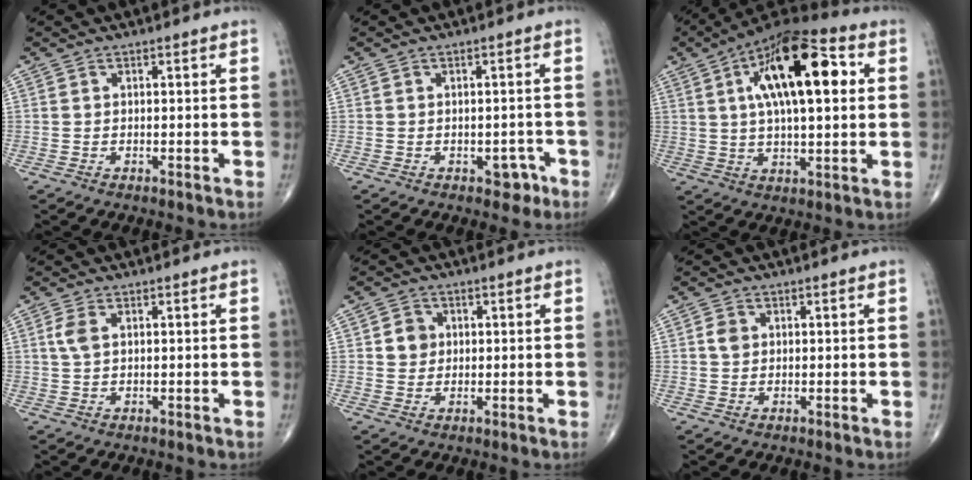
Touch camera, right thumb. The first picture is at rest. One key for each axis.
{"total": 2.8, "fx": -1.5, "fy": 2.0, "fz": 1.4, "tx": 0.003, "ty": 0.010, "tz": -0.017}
{"total": 21.1, "fx": 5.5, "fy": 8.6, "fz": 18.4, "tx": -0.290, "ty": 0.012, "tz": 0.079}
{"total": 2.8, "fx": 0.8, "fy": 1.5, "fz": 2.2, "tx": -0.057, "ty": 0.008, "tz": 0.018}
{"total": 3.6, "fx": 0.7, "fy": 3.3, "fz": 1.4, "tx": -0.003, "ty": 0.001, "tz": 0.009}
{"total": 2.1, "fx": 0.4, "fy": 1.7, "fz": 1.1, "tx": -0.015, "ty": 0.000, "tz": 0.008}